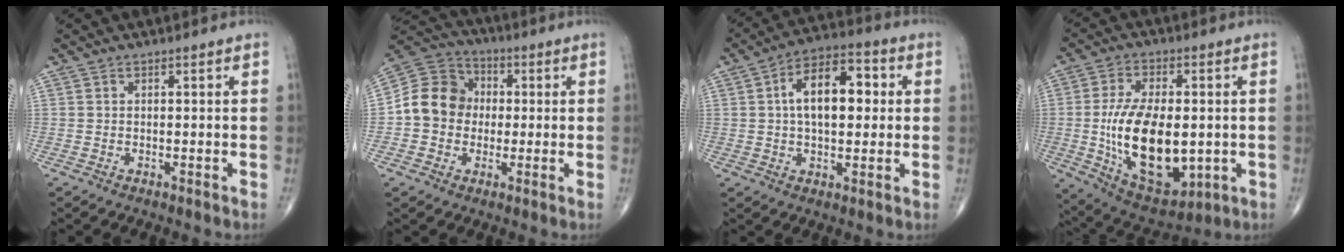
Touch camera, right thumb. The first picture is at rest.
{"total": 11.5, "force": [-0.3, 10.1, 5.5], "torque": [-0.078, 0.032, -0.017]}
{"total": 12.9, "force": [1.8, 7.1, 10.7], "torque": [-0.153, 0.023, 0.021]}
{"total": 20.2, "force": [-1.8, 10.6, 17.1], "torque": [-0.285, -0.011, -0.009]}